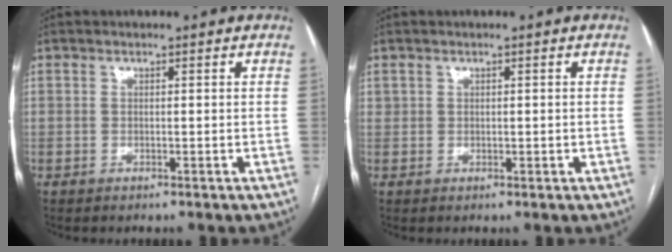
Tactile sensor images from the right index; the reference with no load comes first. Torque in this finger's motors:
{"motor_torque": [-0.13, 0.18, 0.00, 0.01]}